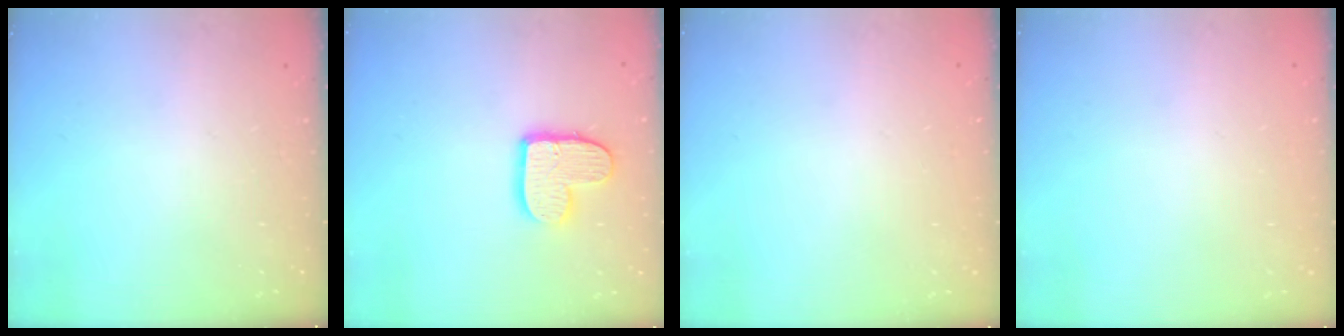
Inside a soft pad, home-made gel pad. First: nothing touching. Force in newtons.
{"total": 11.3, "press": 11.3, "slide": 0.7}
{"total": 0.0}
{"total": 0.0}